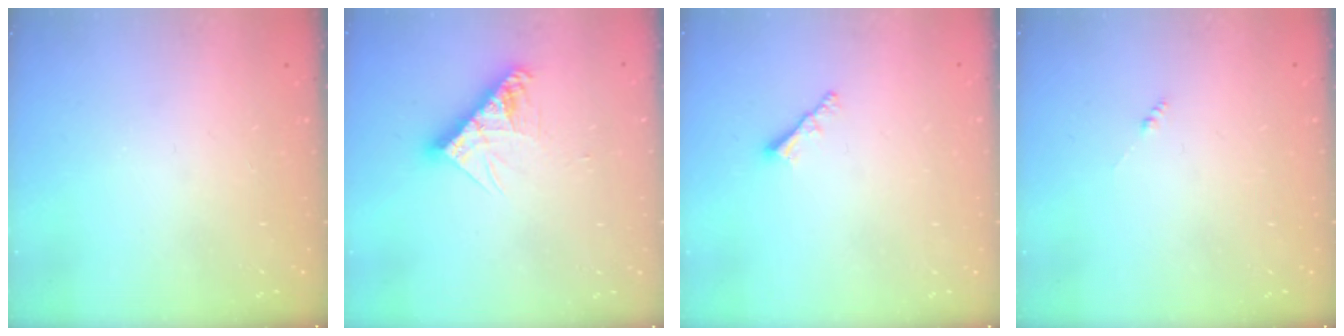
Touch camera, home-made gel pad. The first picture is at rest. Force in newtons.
{"total": 10.8, "press": 10.8, "slide": 1.0}
{"total": 2.1, "press": 2.0, "slide": 0.5}
{"total": 0.0}